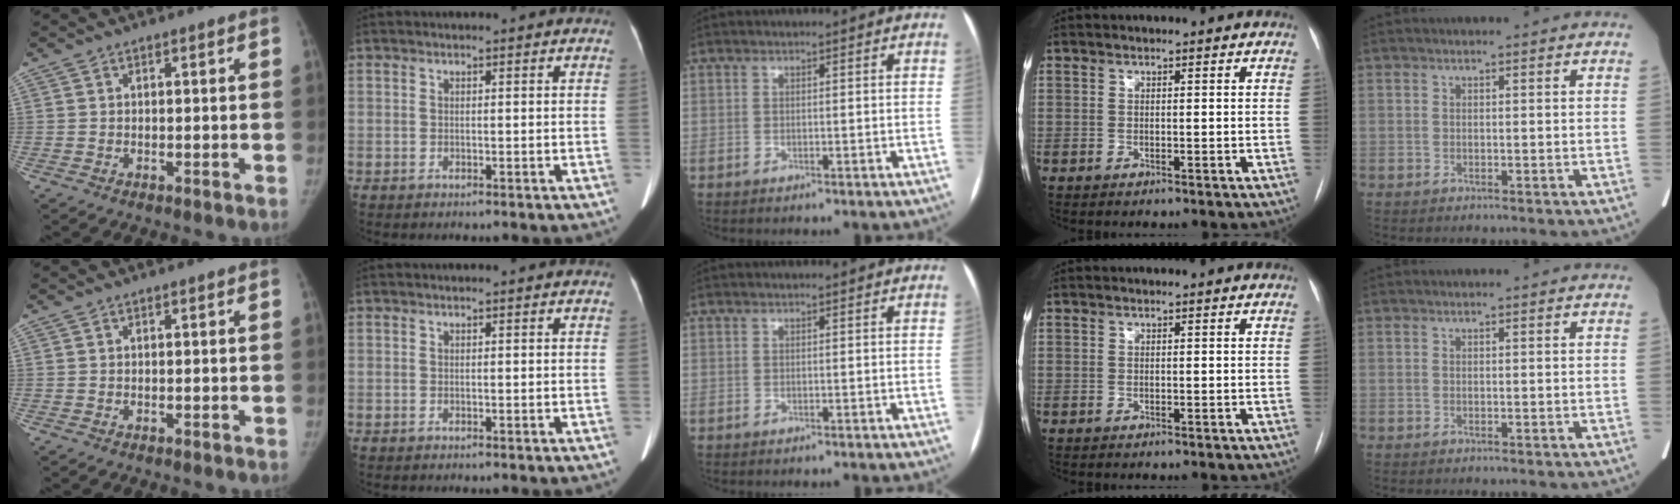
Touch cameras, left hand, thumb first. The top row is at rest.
{}